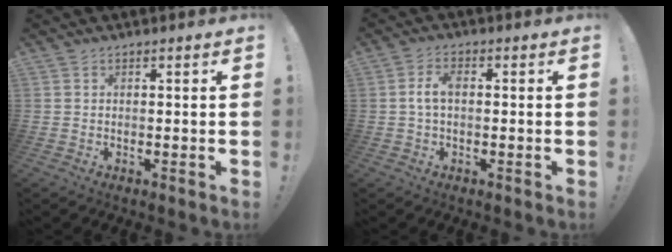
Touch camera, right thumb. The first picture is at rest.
{"total": 4.3, "force": [0.2, 2.3, 3.7], "torque": [-0.069, 0.008, 0.000]}